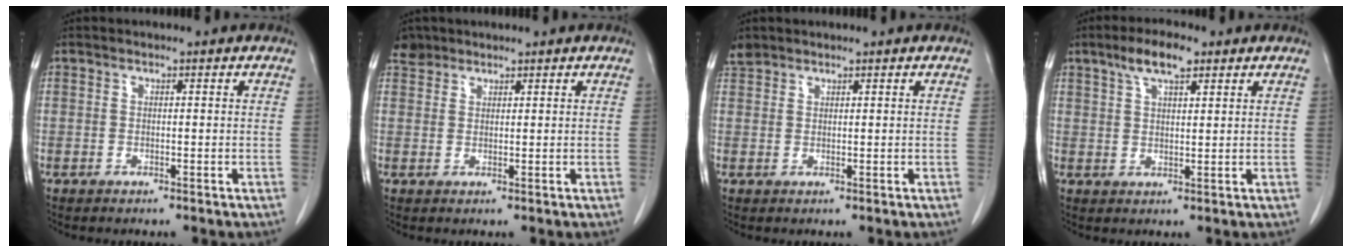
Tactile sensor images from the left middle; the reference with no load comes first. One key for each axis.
{"total": 2.1, "fx": 1.9, "fy": 1.0, "fz": -0.2, "tx": 0.003, "ty": 0.006, "tz": 0.033}
{"total": 1.8, "fx": 1.6, "fy": 0.6, "fz": 0.0, "tx": -0.004, "ty": 0.008, "tz": 0.033}
{"total": 5.7, "fx": 3.7, "fy": 1.6, "fz": 4.1, "tx": -0.082, "ty": 0.011, "tz": 0.065}